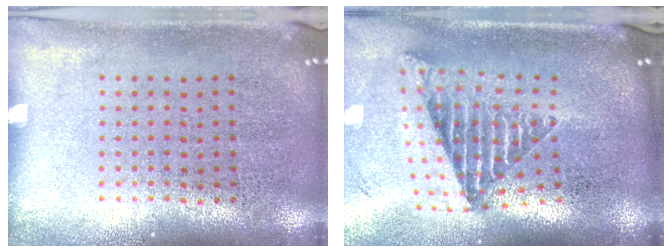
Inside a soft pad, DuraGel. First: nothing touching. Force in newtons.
{"total": 2.5, "press": 1.7, "slide": 1.9}